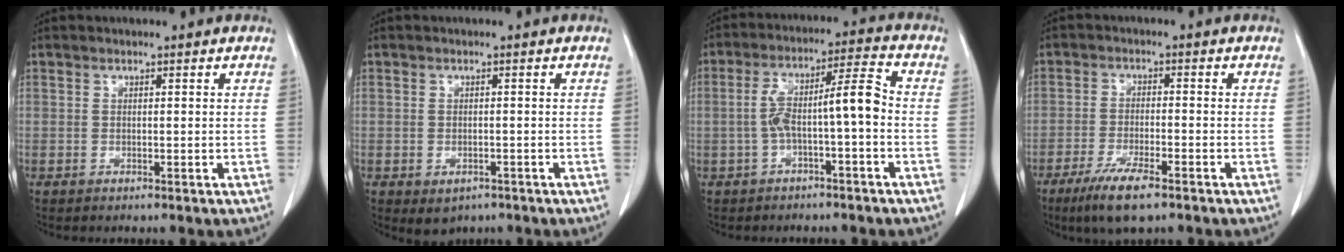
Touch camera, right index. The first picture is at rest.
{"total": 2.8, "force": [-1.5, 1.9, 1.3], "torque": [-0.011, 0.000, -0.007]}
{"total": 8.4, "force": [-1.5, 0.9, 8.2], "torque": [-0.148, 0.036, -0.025]}
{"total": 7.4, "force": [-5.0, 1.1, 5.4], "torque": [-0.104, -0.016, -0.084]}